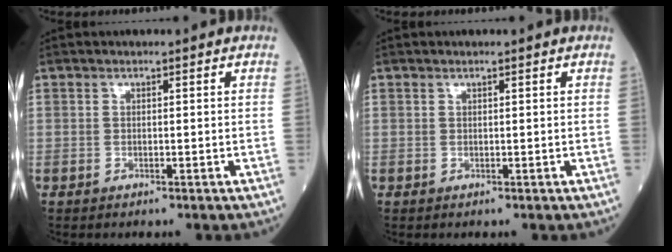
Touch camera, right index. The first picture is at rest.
{"total": 0.0}